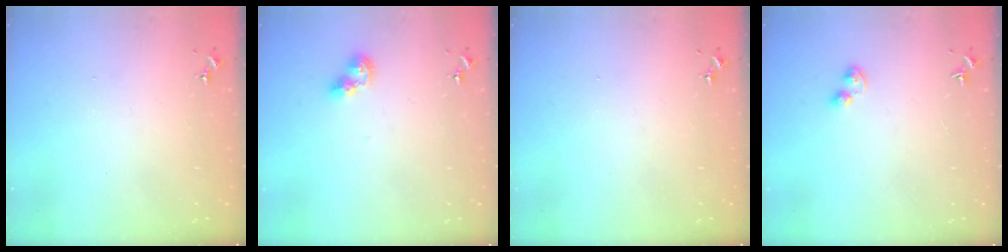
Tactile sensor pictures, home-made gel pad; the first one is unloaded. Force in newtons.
{"total": 9.0, "press": 9.0, "slide": 0.9}
{"total": 0.0}
{"total": 3.2, "press": 3.1, "slide": 0.8}